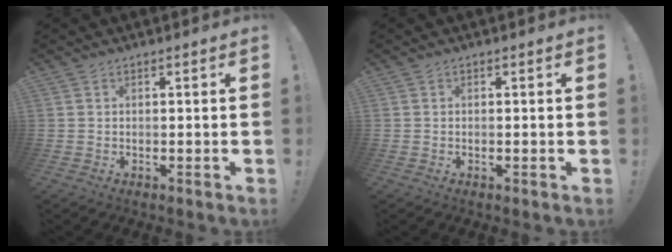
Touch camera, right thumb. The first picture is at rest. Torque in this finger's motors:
{"motor_torque": [-0.05, -0.08, 0.31, -0.06, 0.14]}